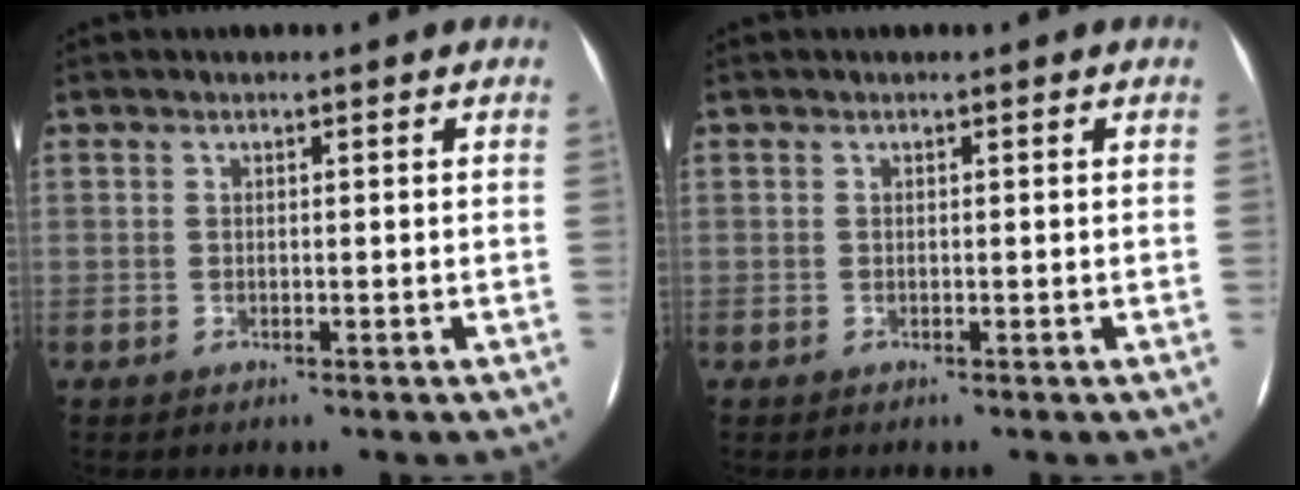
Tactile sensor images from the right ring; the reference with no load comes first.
{"total": 0.0}